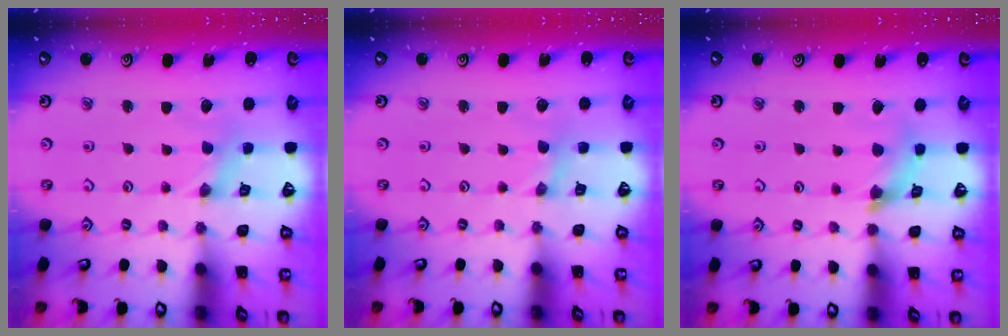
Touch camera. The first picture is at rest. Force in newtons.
{"total": 0.7, "press": 0.7, "slide": 0.2}
{"total": 6.9, "press": 6.8, "slide": 0.8}